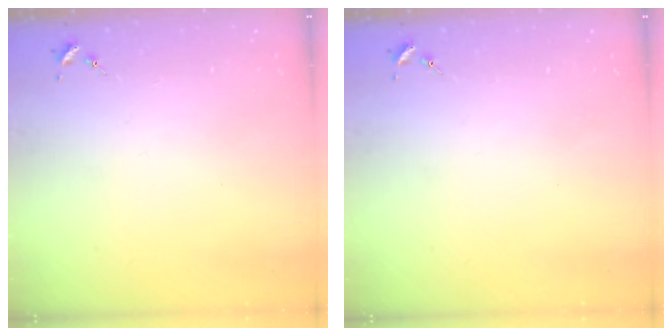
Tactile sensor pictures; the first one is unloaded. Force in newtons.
{"total": 0.0}